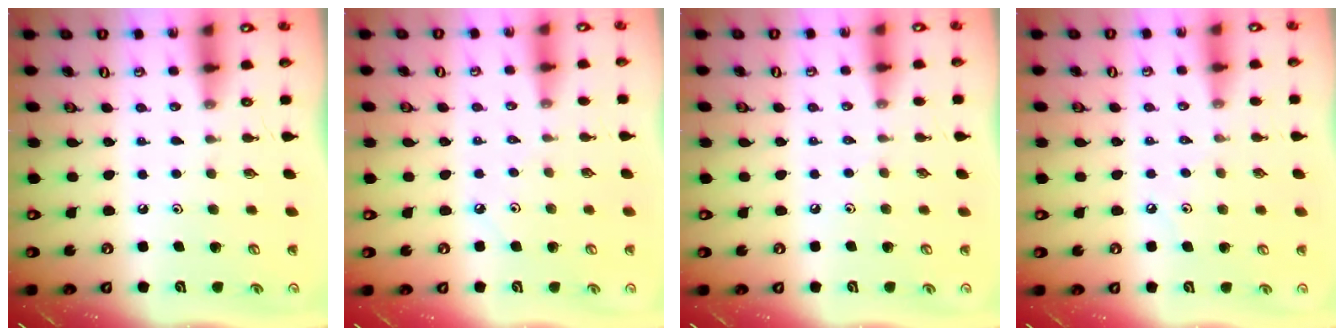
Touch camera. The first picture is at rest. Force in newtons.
{"total": 2.2, "press": 2.1, "slide": 0.4}
{"total": 1.8, "press": 1.7, "slide": 0.4}
{"total": 3.7, "press": 3.7, "slide": 0.5}